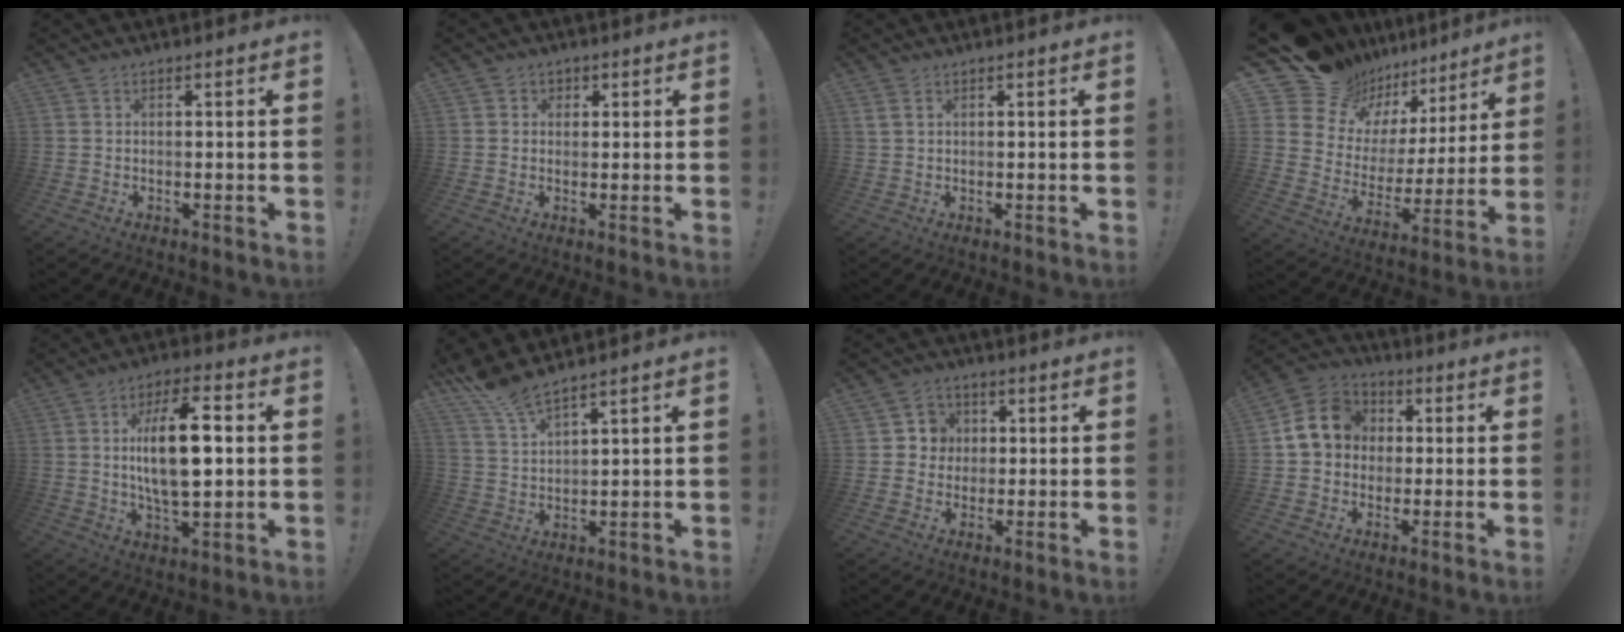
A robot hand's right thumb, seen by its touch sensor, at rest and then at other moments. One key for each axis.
{"total": 2.0, "fx": 0.5, "fy": 1.9, "fz": 0.4, "tx": 0.001, "ty": -0.002, "tz": 0.007}
{"total": 1.9, "fx": 0.9, "fy": 0.9, "fz": 1.4, "tx": -0.036, "ty": 0.005, "tz": 0.019}
{"total": 14.0, "fx": 11.9, "fy": 7.0, "fz": 2.4, "tx": -0.057, "ty": -0.106, "tz": 0.230}
{"total": 16.0, "fx": 1.6, "fy": 6.3, "fz": 14.6, "tx": -0.258, "ty": 0.002, "tz": 0.016}
{"total": 7.4, "fx": 6.5, "fy": 0.8, "fz": 3.3, "tx": -0.077, "ty": -0.036, "tz": 0.122}
{"total": 6.1, "fx": 0.7, "fy": 5.9, "fz": 1.1, "tx": -0.020, "ty": -0.002, "tz": 0.016}
{"total": 11.9, "fx": 2.3, "fy": 10.3, "fz": 5.4, "tx": -0.087, "ty": 0.016, "tz": 0.055}